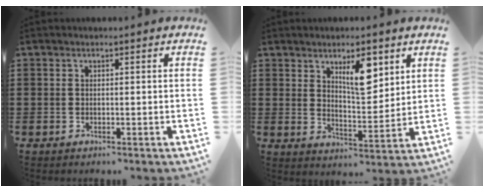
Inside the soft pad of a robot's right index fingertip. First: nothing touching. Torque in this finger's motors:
{"motor_torque": [0.20, 0.28, 0.21, 0.04]}